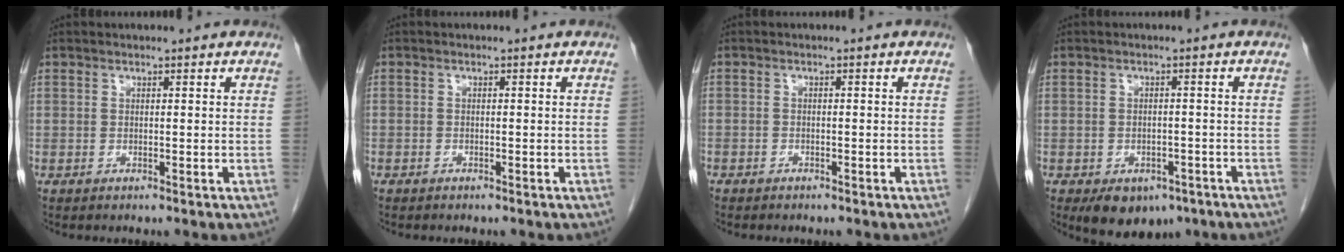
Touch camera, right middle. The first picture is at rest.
{"total": 0.6, "force": [-0.5, 0.4, 0.1], "torque": [-0.007, 0.003, -0.010]}
{"total": 1.6, "force": [-1.3, 0.9, 0.3], "torque": [-0.012, 0.002, -0.020]}
{"total": 8.2, "force": [-5.4, 4.9, 3.9], "torque": [-0.052, 0.004, -0.071]}